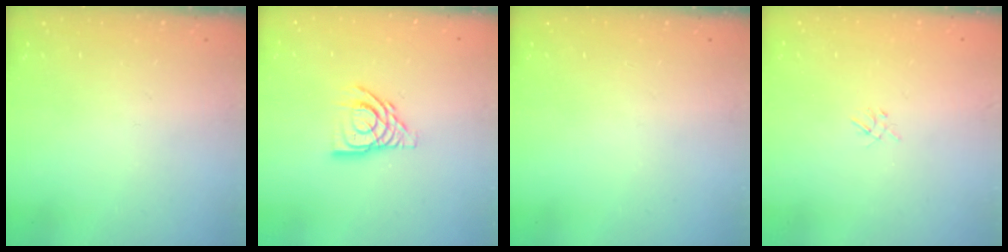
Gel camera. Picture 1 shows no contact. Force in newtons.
{"total": 11.8, "press": 11.7, "slide": 1.1}
{"total": 0.0}
{"total": 2.0, "press": 2.0, "slide": 0.4}